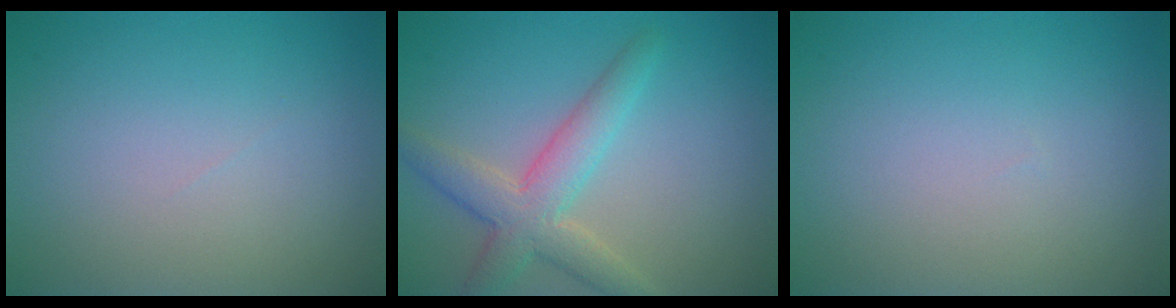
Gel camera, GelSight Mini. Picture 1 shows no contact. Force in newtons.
{"total": 4.6, "press": 4.6, "slide": 0.4}
{"total": 0.0}